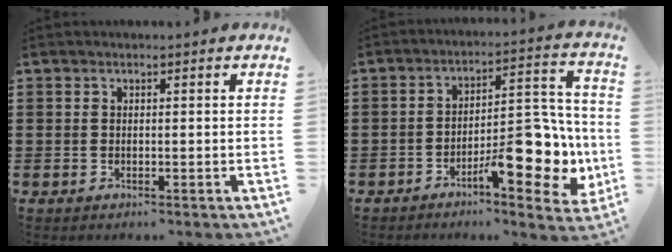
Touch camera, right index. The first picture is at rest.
{"total": 11.3, "force": [-5.2, 4.0, 9.2], "torque": [-0.102, 0.001, -0.092]}